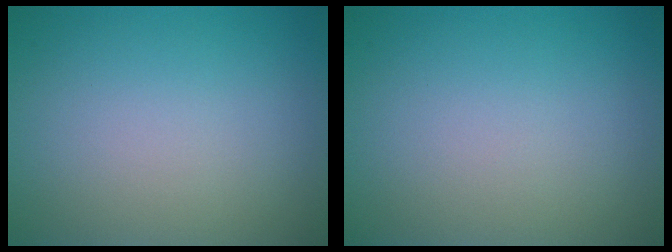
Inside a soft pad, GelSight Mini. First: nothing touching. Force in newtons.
{"total": 0.0}